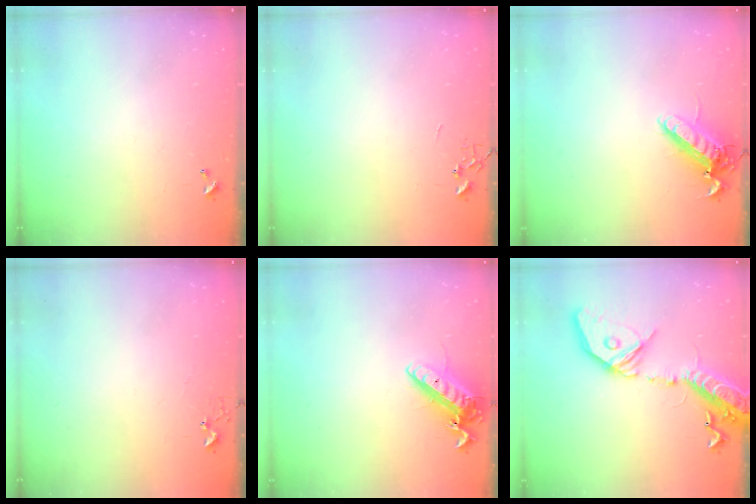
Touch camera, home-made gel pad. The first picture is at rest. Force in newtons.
{"total": 0.0}
{"total": 13.2, "press": 13.0, "slide": 2.1}
{"total": 2.7, "press": 2.7, "slide": 0.2}
{"total": 14.0, "press": 13.9, "slide": 2.0}
{"total": 25.2, "press": 24.7, "slide": 4.9}